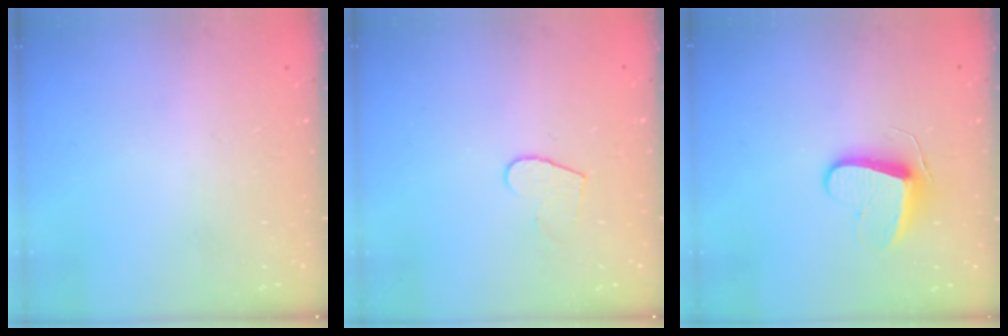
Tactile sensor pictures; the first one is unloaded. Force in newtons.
{"total": 5.8, "press": 5.8, "slide": 0.4}
{"total": 9.3, "press": 9.3, "slide": 0.6}